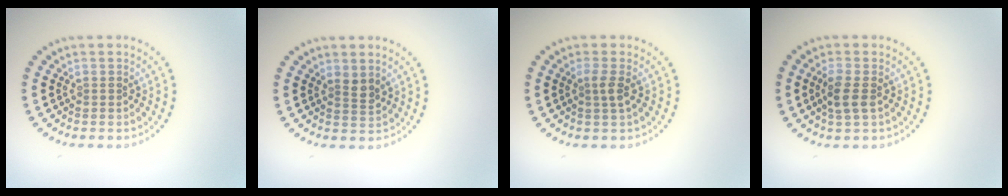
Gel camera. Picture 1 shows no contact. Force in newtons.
{"total": 1.3, "press": 1.0, "slide": 0.8}
{"total": 1.5, "press": 1.1, "slide": 1.0}
{"total": 2.3, "press": 2.1, "slide": 0.9}